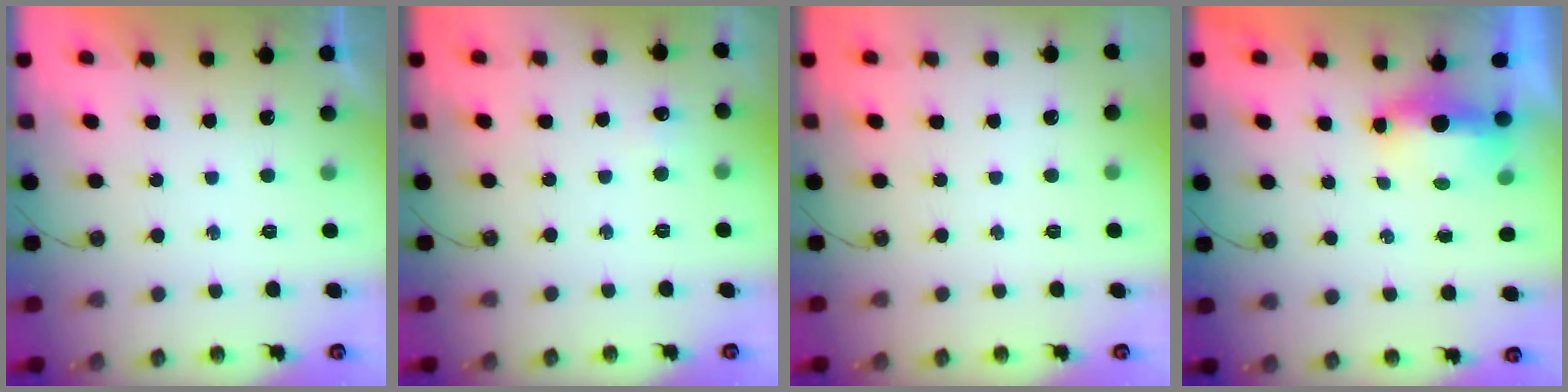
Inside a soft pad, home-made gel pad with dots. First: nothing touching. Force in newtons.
{"total": 4.4, "press": 4.3, "slide": 0.6}
{"total": 0.0}
{"total": 8.3, "press": 5.4, "slide": 6.3}